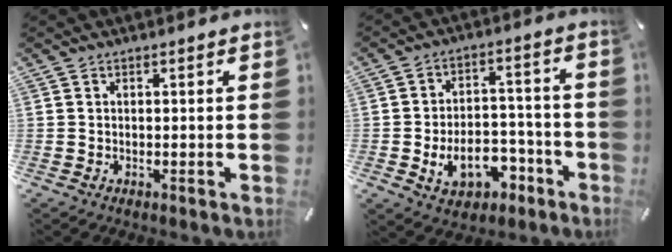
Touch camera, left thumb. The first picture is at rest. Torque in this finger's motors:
{"motor_torque": [-0.64, 1.42, 0.16, 0.53, 0.07]}